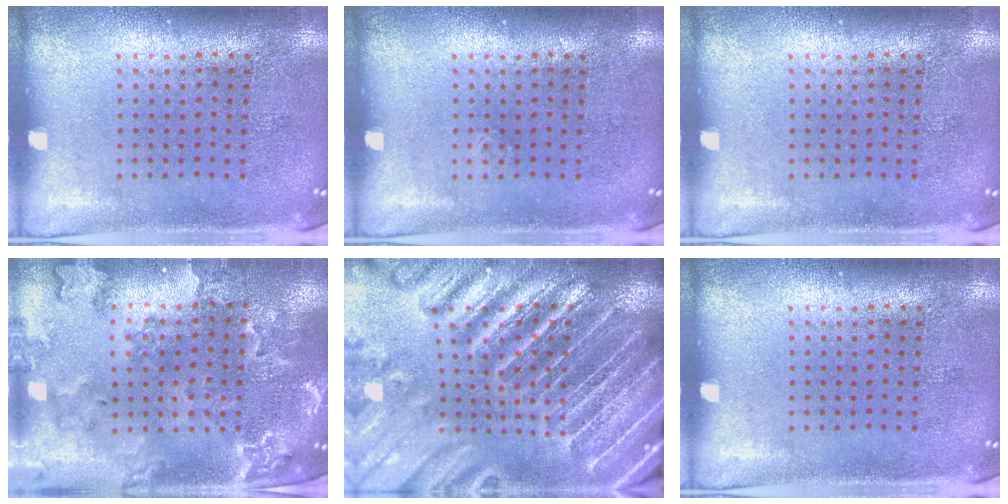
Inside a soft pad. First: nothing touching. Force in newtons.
{"total": 0.0}
{"total": 0.0}
{"total": 1.9, "press": 1.9, "slide": 0.2}
{"total": 5.3, "press": 4.7, "slide": 2.5}
{"total": 0.0}